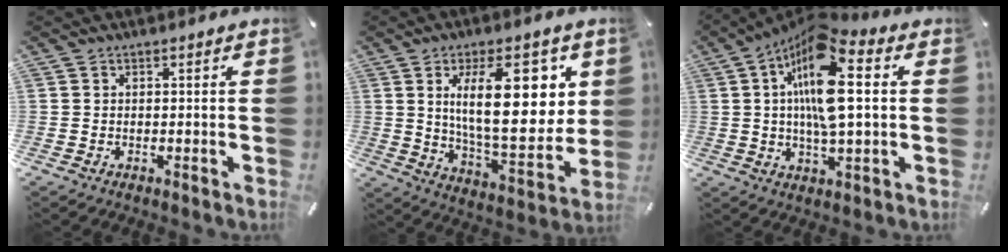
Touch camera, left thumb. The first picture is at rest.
{"total": 22.0, "force": [6.8, 9.4, 18.7], "torque": [-0.292, -0.023, 0.099]}
{"total": 16.5, "force": [2.9, 6.3, 14.9], "torque": [-0.286, -0.005, 0.046]}